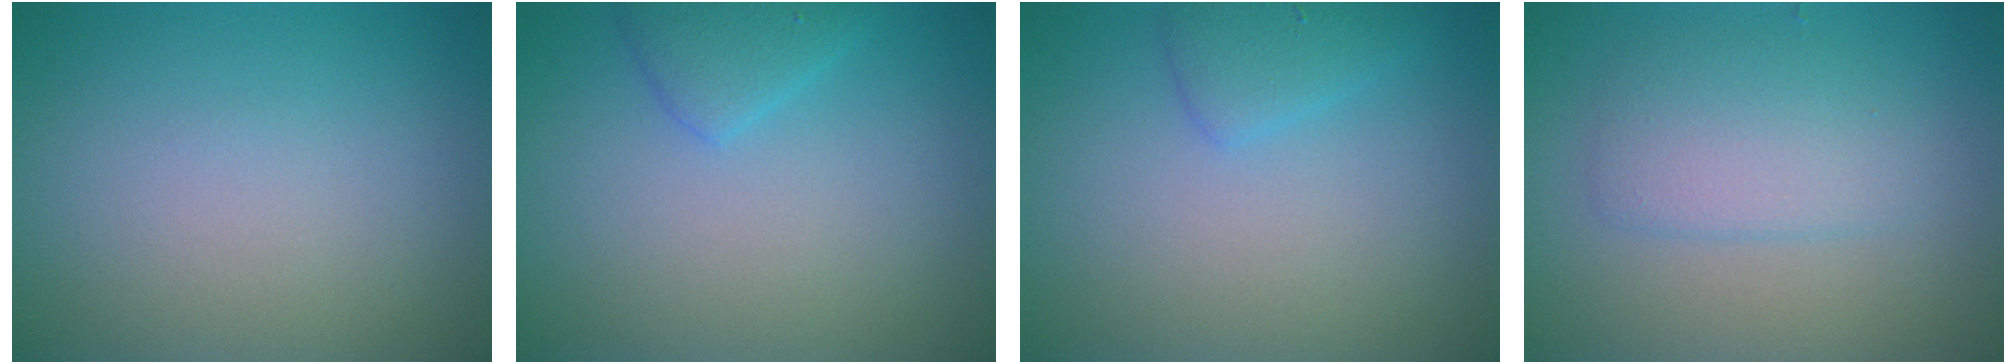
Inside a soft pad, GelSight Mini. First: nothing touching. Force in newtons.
{"total": 2.0, "press": 2.0, "slide": 0.1}
{"total": 1.9, "press": 1.9, "slide": 0.0}
{"total": 2.3, "press": 2.3, "slide": 0.1}